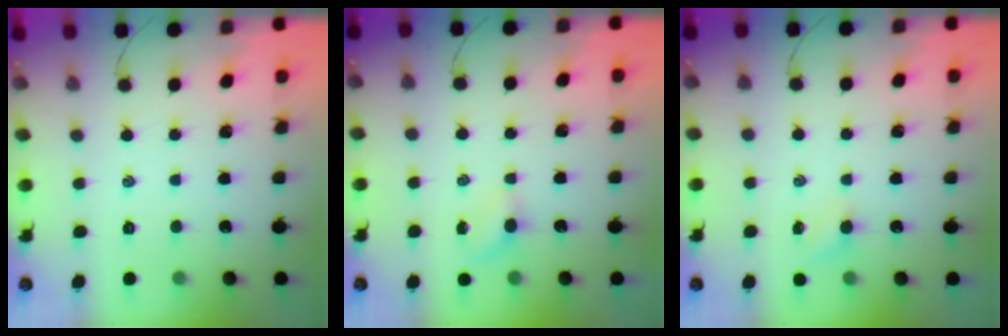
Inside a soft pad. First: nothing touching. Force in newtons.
{"total": 3.1, "press": 2.9, "slide": 1.0}
{"total": 2.7, "press": 2.6, "slide": 0.8}